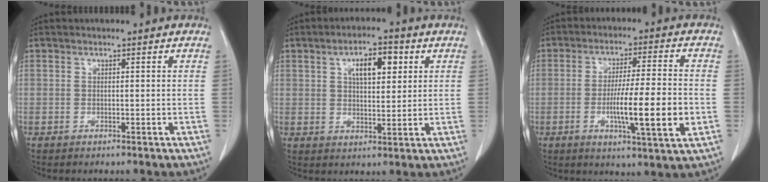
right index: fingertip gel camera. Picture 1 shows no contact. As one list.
[{"total": 6.9, "force": [2.6, 2.8, 5.7], "torque": [-0.094, 0.010, 0.044]}, {"total": 11.8, "force": [-2.8, 0.3, 11.4], "torque": [-0.190, -0.011, -0.050]}]